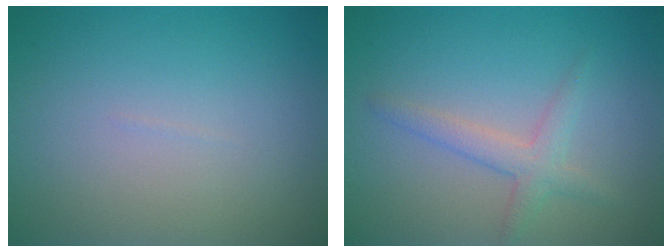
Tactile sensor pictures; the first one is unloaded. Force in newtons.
{"total": 2.3, "press": 2.3, "slide": 0.1}